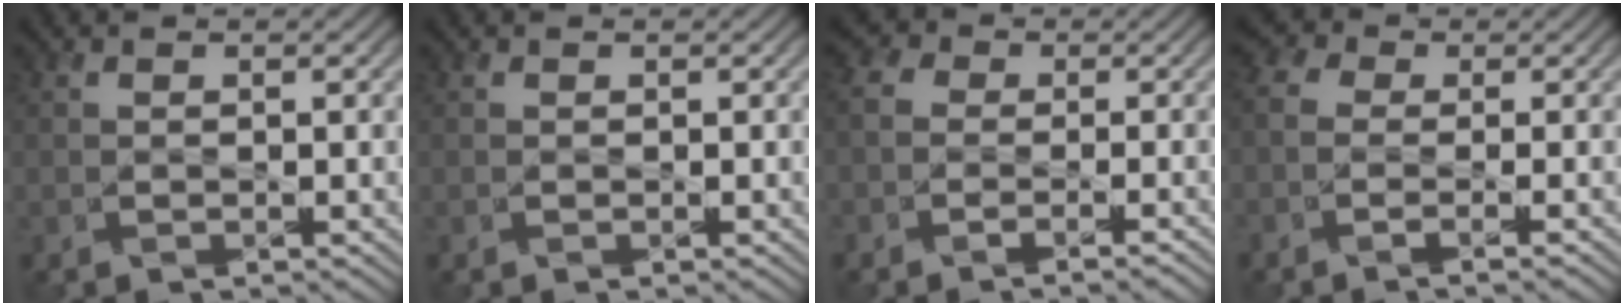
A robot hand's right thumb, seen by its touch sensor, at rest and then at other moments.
{"total": 0.0}
{"total": 3.3, "force": [-1.4, 2.3, 1.9], "torque": [-0.032, 0.002, -0.035]}
{"total": 3.4, "force": [-1.3, 1.8, 2.6], "torque": [-0.058, -0.002, -0.034]}